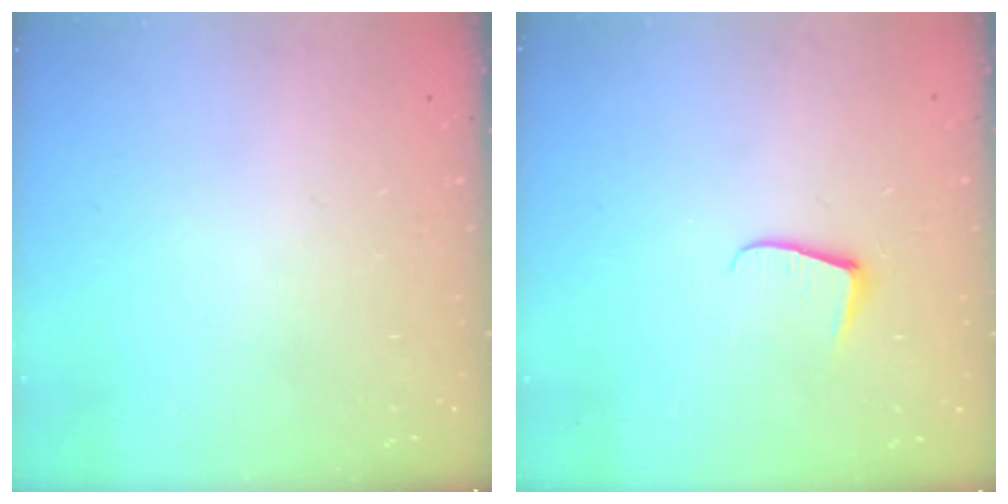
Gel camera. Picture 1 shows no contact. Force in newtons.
{"total": 5.4, "press": 5.4, "slide": 0.5}